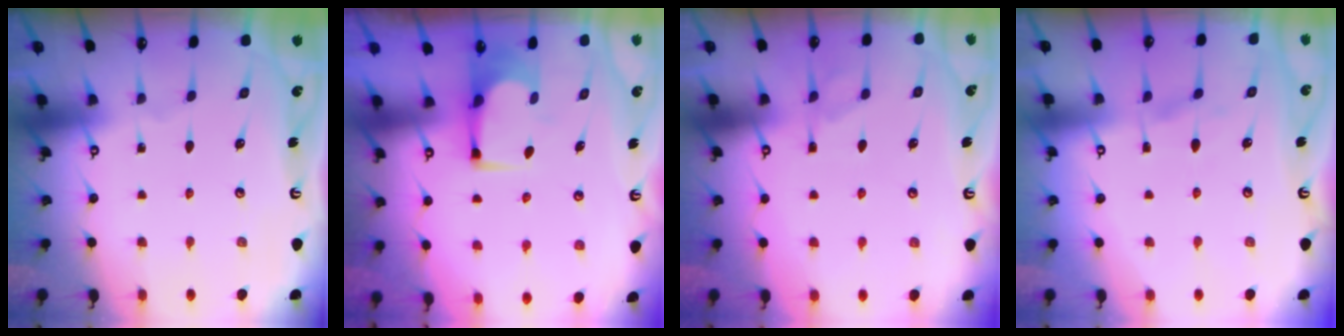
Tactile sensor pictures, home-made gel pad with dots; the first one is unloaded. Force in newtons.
{"total": 1.8, "press": 1.7, "slide": 0.3}
{"total": 1.1, "press": 0.3, "slide": 1.1}
{"total": 4.4, "press": 4.3, "slide": 1.0}